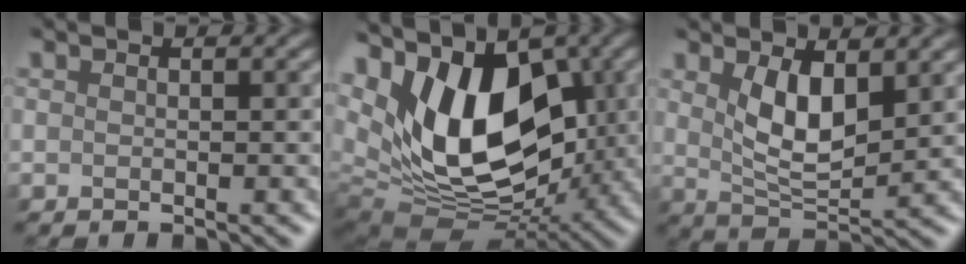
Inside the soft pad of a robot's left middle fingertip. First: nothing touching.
{"total": 13.0, "force": [3.4, 7.9, 9.7], "torque": [-0.145, -0.010, 0.048]}
{"total": 4.3, "force": [1.8, 1.8, 3.4], "torque": [-0.076, -0.008, 0.034]}